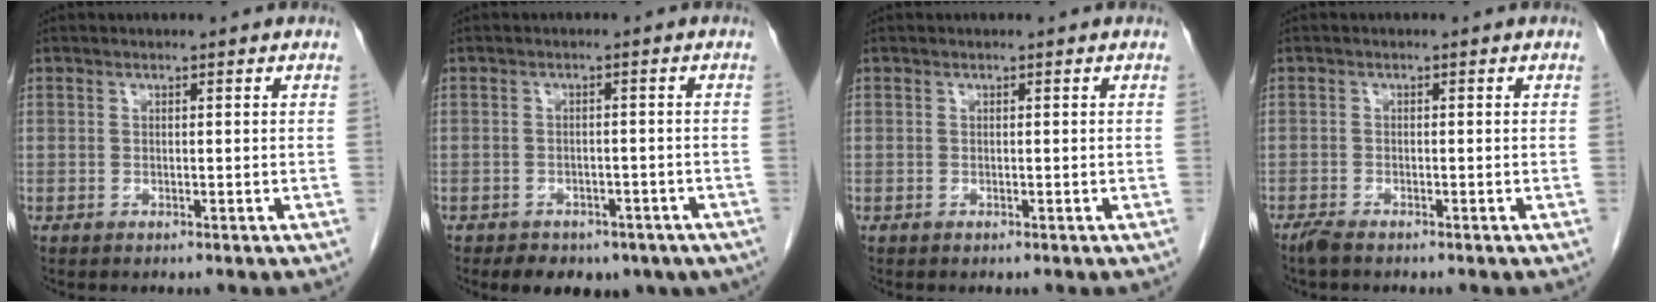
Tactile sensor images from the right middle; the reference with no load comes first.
{"total": 11.4, "force": [-7.5, 6.9, 5.2], "torque": [-0.075, 0.004, -0.084]}
{"total": 0.0}
{"total": 1.9, "force": [-1.5, 0.4, 1.0], "torque": [-0.028, -0.005, -0.030]}